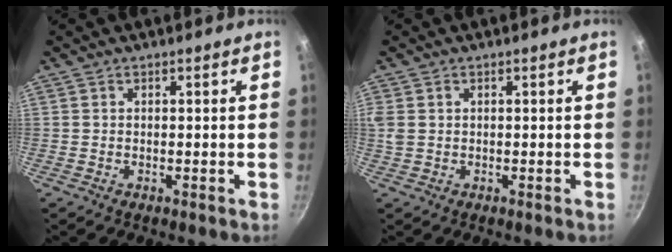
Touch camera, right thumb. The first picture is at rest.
{"total": 2.4, "force": [0.5, 1.8, 1.5], "torque": [-0.032, 0.003, 0.011]}